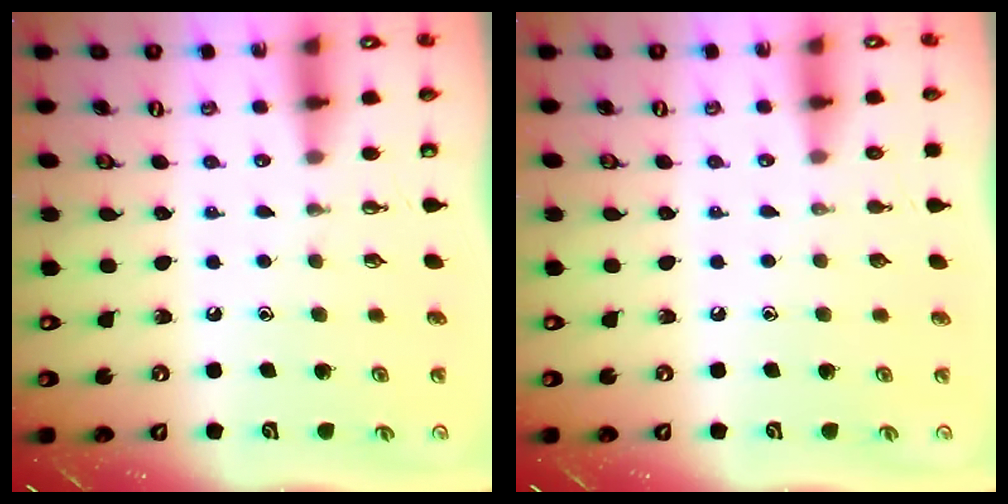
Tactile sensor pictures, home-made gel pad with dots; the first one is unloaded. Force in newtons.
{"total": 0.0}